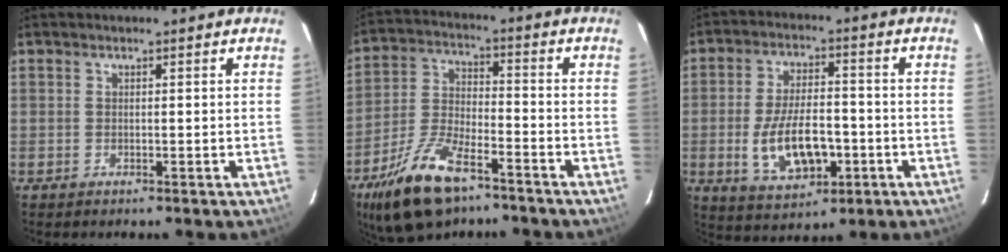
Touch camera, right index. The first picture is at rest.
{"total": 15.2, "force": [-10.2, 5.9, 9.5], "torque": [-0.210, -0.015, -0.192]}
{"total": 12.1, "force": [-3.3, 6.1, 9.9], "torque": [-0.197, -0.005, -0.042]}